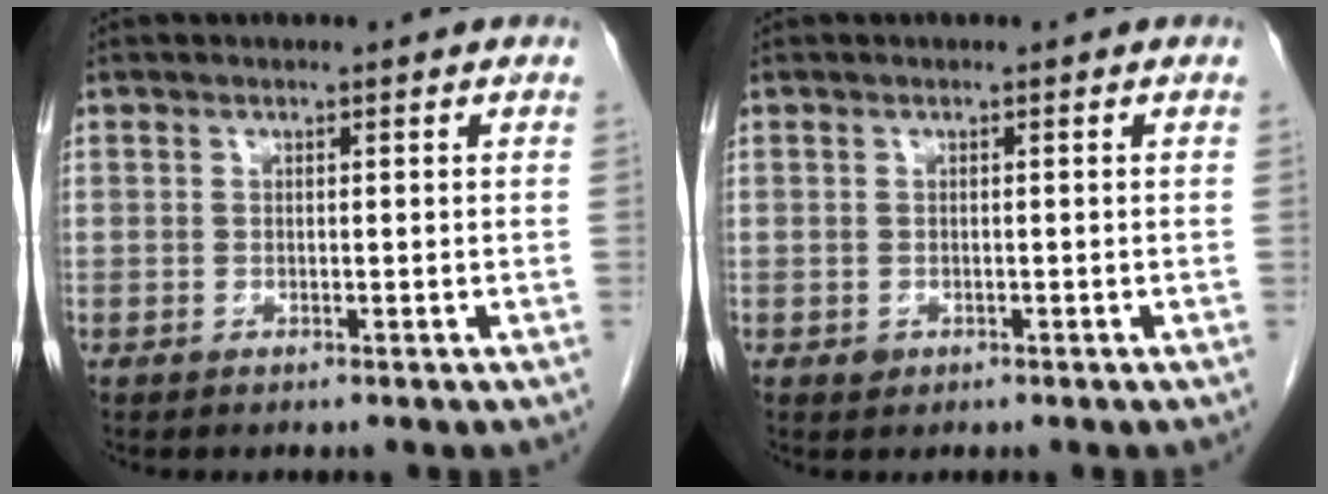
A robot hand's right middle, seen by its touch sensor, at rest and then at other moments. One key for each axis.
{"total": 0.6, "fx": -0.1, "fy": 0.5, "fz": 0.2, "tx": -0.003, "ty": 0.001, "tz": 0.001}